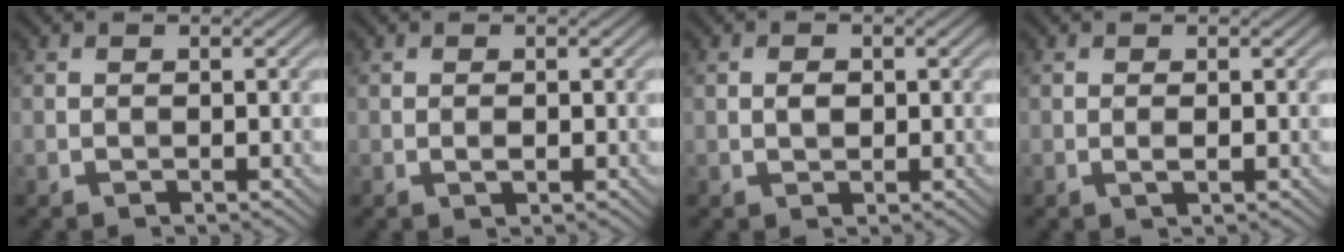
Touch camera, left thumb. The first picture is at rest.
{"total": 0.9, "force": [-0.2, 0.3, 0.8], "torque": [-0.017, -0.001, -0.003]}
{"total": 1.4, "force": [0.1, 1.0, 1.0], "torque": [-0.021, 0.001, 0.000]}
{"total": 1.0, "force": [-0.2, 0.1, 0.9], "torque": [-0.021, -0.001, -0.004]}